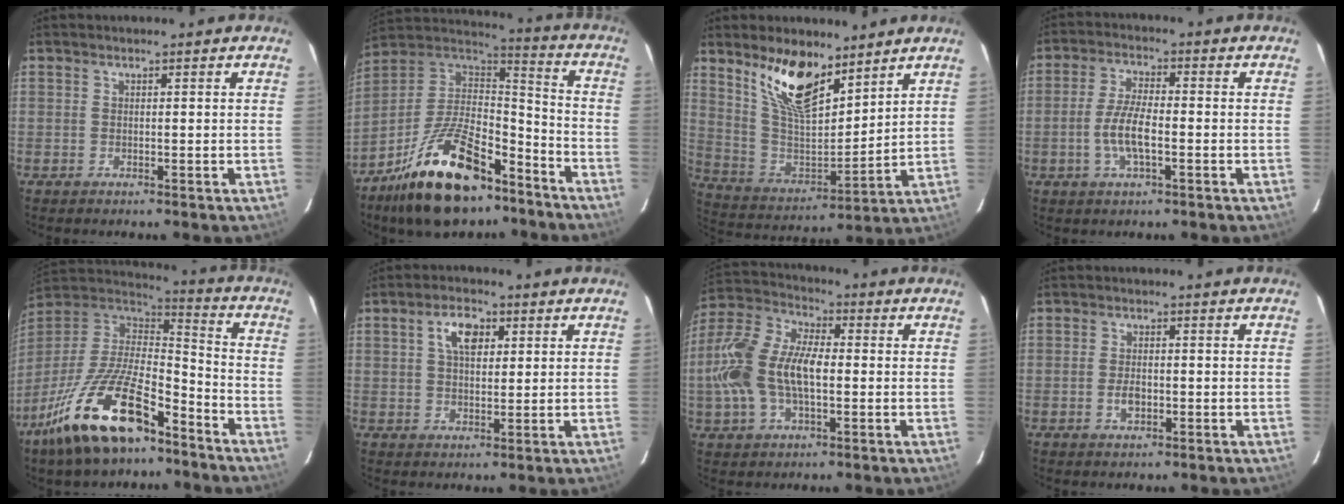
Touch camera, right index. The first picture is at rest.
{"total": 23.5, "force": [-14.6, 10.4, 15.1], "torque": [-0.293, 0.002, -0.240]}
{"total": 15.1, "force": [10.2, 5.8, 9.5], "torque": [-0.181, -0.007, 0.203]}
{"total": 7.0, "force": [-1.9, 2.1, 6.4], "torque": [-0.130, 0.003, -0.038]}
{"total": 21.9, "force": [-13.7, 8.2, 15.1], "torque": [-0.302, -0.025, -0.245]}
{"total": 5.6, "force": [2.0, 3.2, 4.2], "torque": [-0.073, 0.016, 0.037]}
{"total": 16.2, "force": [-1.4, 8.6, 13.6], "torque": [-0.289, 0.015, -0.028]}
{"total": 2.9, "force": [-0.9, 1.7, 2.2], "torque": [-0.042, 0.002, -0.014]}